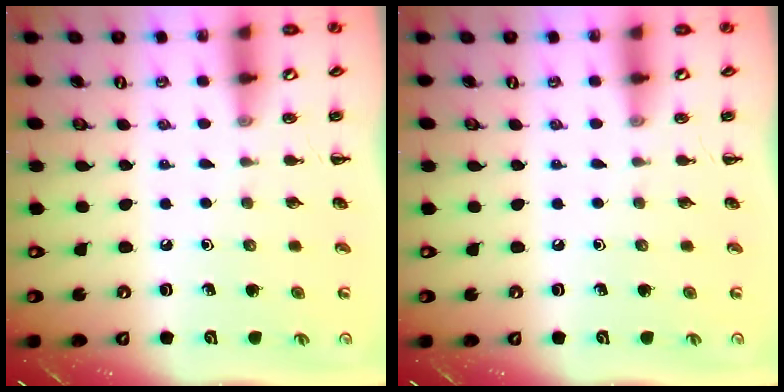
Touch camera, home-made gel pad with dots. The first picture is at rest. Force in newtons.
{"total": 0.0}